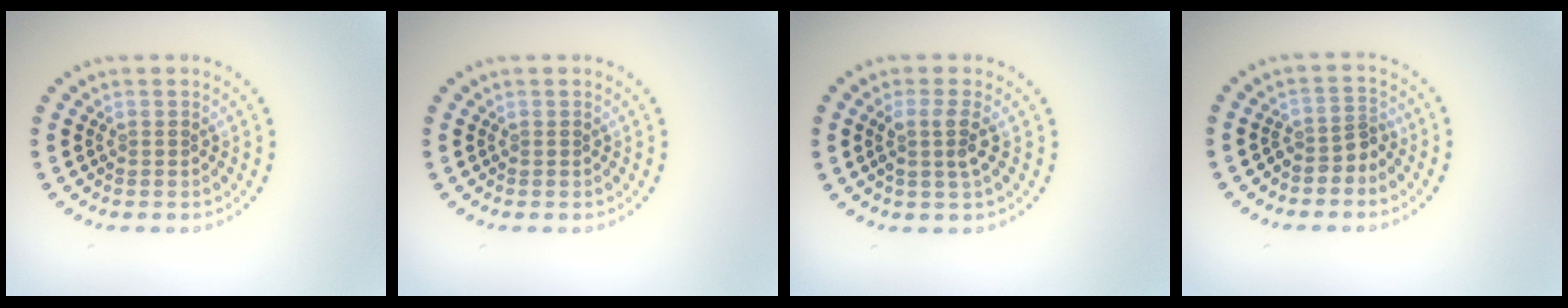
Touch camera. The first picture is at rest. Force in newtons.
{"total": 0.0}
{"total": 2.2, "press": 1.7, "slide": 1.3}
{"total": 2.0, "press": 1.4, "slide": 1.4}